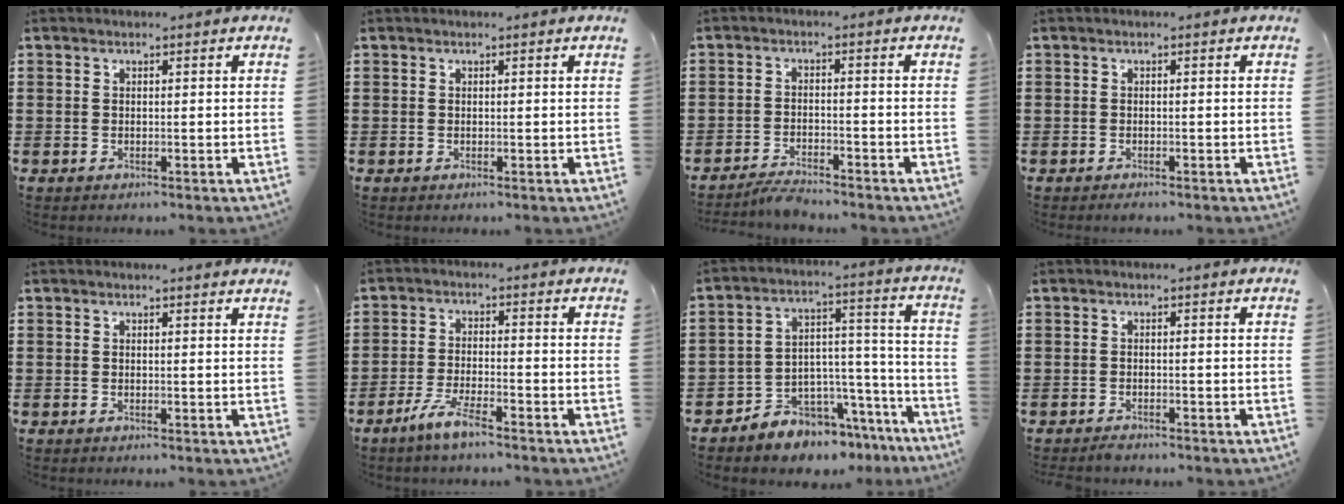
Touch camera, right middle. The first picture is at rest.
{"total": 0.0}
{"total": 2.9, "force": [-2.8, 0.1, 0.5], "torque": [-0.013, 0.002, -0.057]}
{"total": 0.6, "force": [-0.6, 0.1, 0.1], "torque": [-0.003, -0.001, -0.012]}
{"total": 0.0}
{"total": 4.7, "force": [-3.6, 0.3, 3.1], "torque": [-0.070, -0.008, -0.068]}
{"total": 5.7, "force": [-5.2, 2.2, -0.7], "torque": [0.006, 0.005, -0.101]}
{"total": 0.9, "force": [-0.9, 0.1, 0.2], "torque": [-0.007, -0.001, -0.017]}